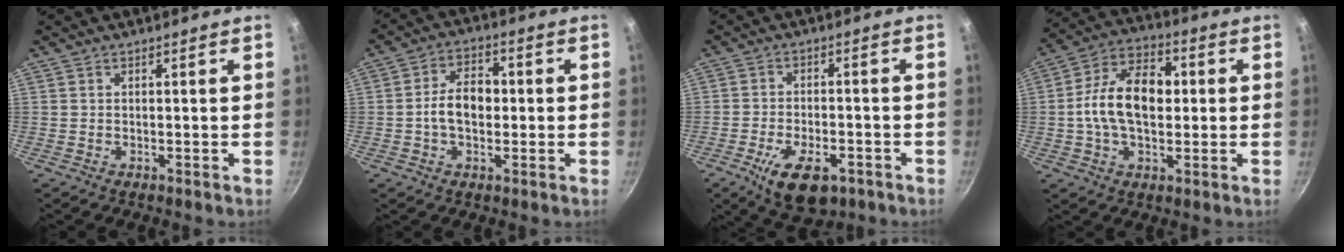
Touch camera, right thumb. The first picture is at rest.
{"total": 7.9, "force": [-0.4, 5.2, 6.0], "torque": [-0.094, 0.020, -0.015]}
{"total": 10.6, "force": [-5.4, 5.4, 7.4], "torque": [-0.115, 0.015, -0.079]}
{"total": 14.4, "force": [0.5, 8.8, 11.4], "torque": [-0.193, 0.026, 0.000]}